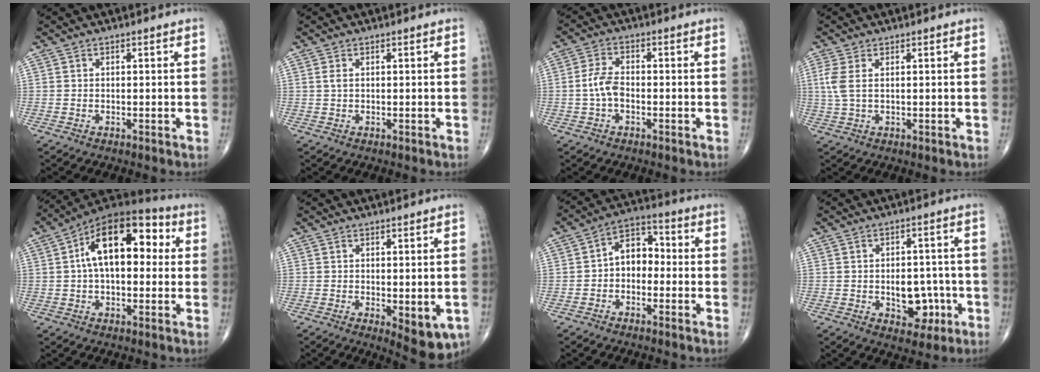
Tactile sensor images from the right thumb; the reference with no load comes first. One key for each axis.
{"total": 1.0, "fx": 0.3, "fy": 0.5, "fz": 0.8, "tx": -0.020, "ty": 0.007, "tz": 0.008}
{"total": 4.9, "fx": -0.9, "fy": 2.8, "fz": 4.0, "tx": -0.085, "ty": 0.016, "tz": -0.022}
{"total": 3.8, "fx": 1.0, "fy": 1.4, "fz": 3.3, "tx": -0.098, "ty": 0.002, "tz": 0.025}
{"total": 17.6, "fx": 3.3, "fy": 9.6, "fz": 14.4, "tx": -0.196, "ty": 0.037, "tz": 0.039}
{"total": 7.2, "fx": -1.8, "fy": 3.0, "fz": 6.3, "tx": -0.069, "ty": -0.016, "tz": -0.015}
{"total": 7.4, "fx": -0.7, "fy": 5.3, "fz": 5.1, "tx": -0.051, "ty": 0.032, "tz": -0.030}
{"total": 7.8, "fx": -1.9, "fy": 5.4, "fz": 5.3, "tx": -0.036, "ty": 0.017, "tz": -0.015}